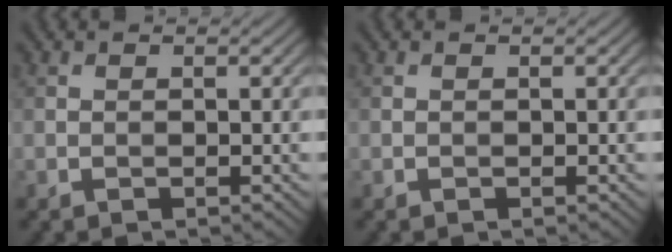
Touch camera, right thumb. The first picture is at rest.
{"total": 0.0}